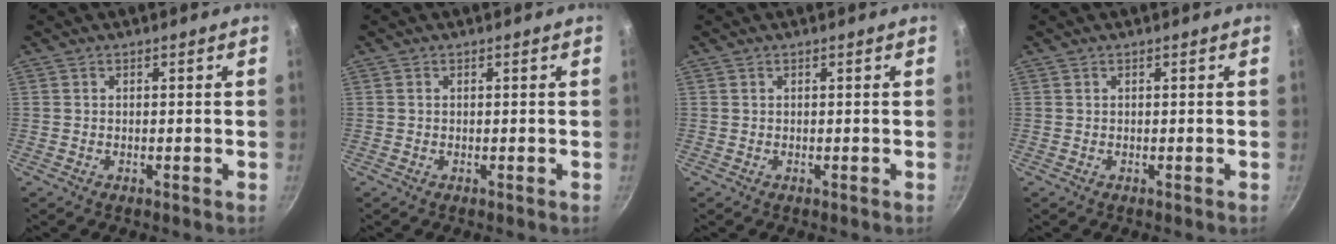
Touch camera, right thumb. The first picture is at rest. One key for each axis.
{"total": 0.0}
{"total": 0.0}
{"total": 0.0}